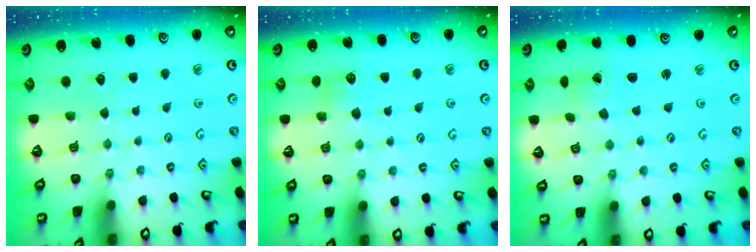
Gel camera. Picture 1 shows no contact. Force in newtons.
{"total": 5.7, "press": 5.7, "slide": 0.7}
{"total": 1.0, "press": 1.0, "slide": 0.0}